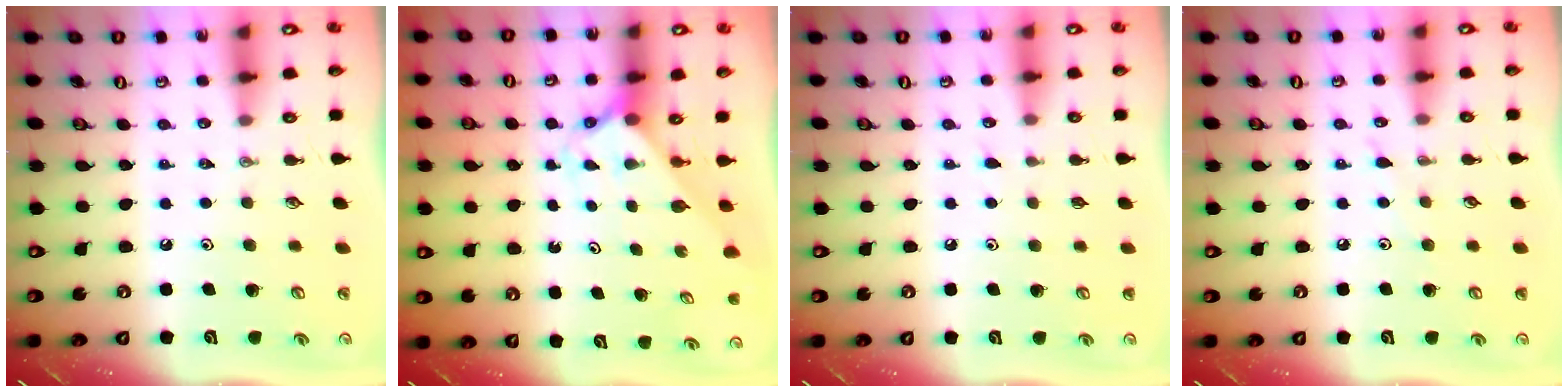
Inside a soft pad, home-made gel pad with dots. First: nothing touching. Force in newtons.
{"total": 2.1, "press": 2.1, "slide": 0.1}
{"total": 3.4, "press": 3.4, "slide": 0.4}
{"total": 2.7, "press": 2.7, "slide": 0.5}